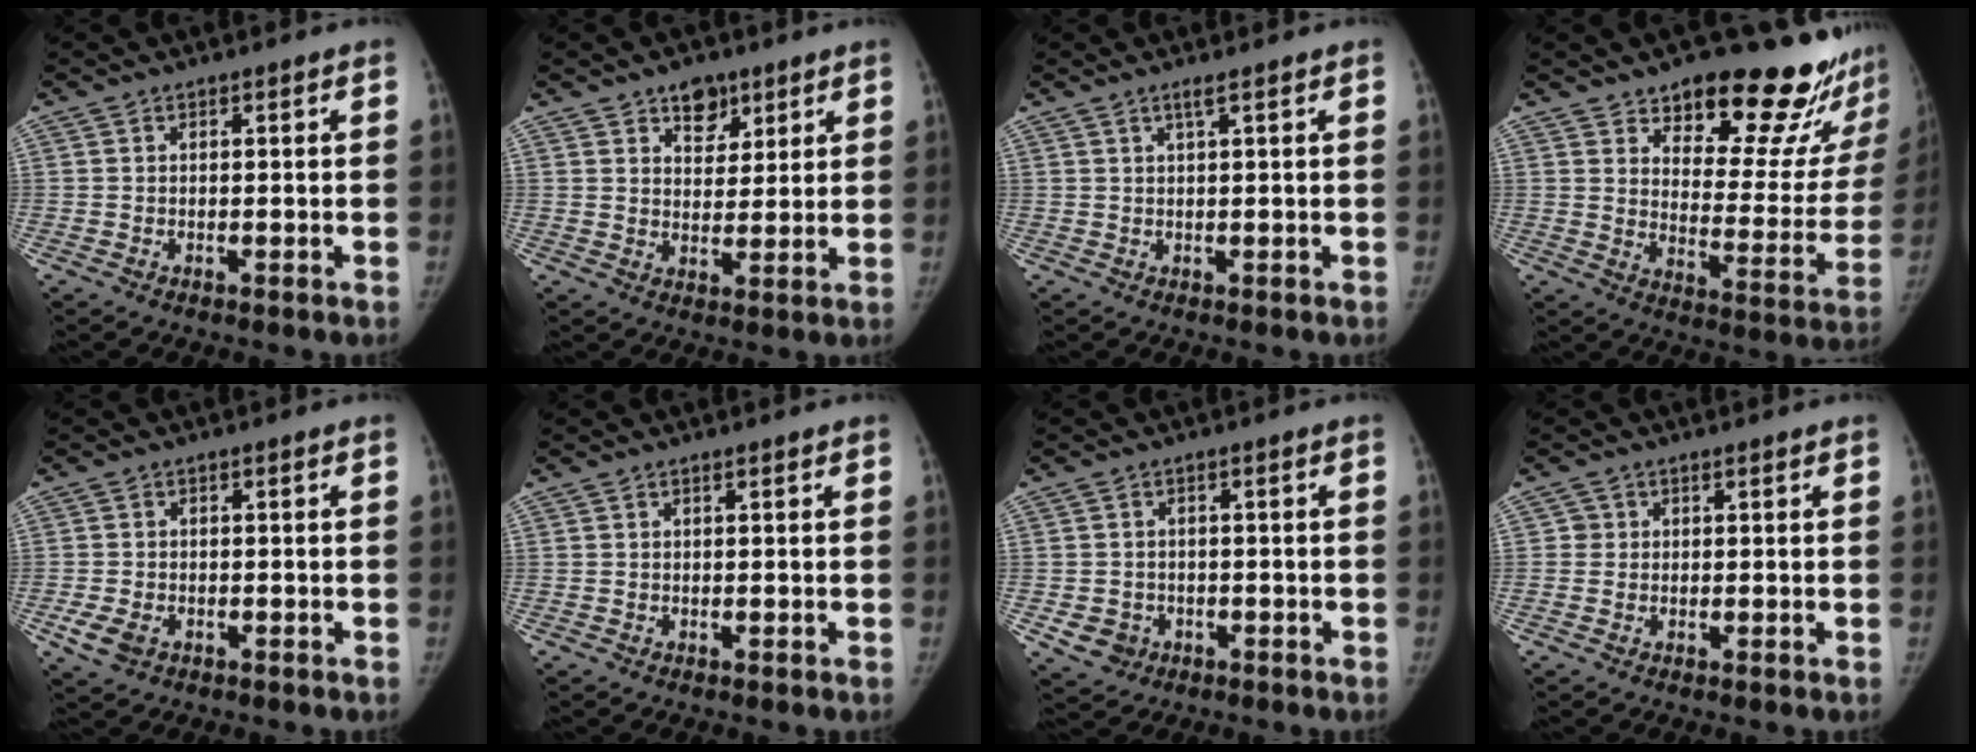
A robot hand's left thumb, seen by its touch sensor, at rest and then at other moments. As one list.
[{"total": 6.1, "force": [3.8, 3.9, 2.8], "torque": [-0.008, -0.022, 0.059]}, {"total": 1.3, "force": [0.8, -0.1, 1.0], "torque": [-0.023, 0.000, 0.018]}, {"total": 23.2, "force": [18.6, 8.4, 11.0], "torque": [-0.094, -0.130, 0.241]}, {"total": 4.0, "force": [-1.7, 2.8, 2.3], "torque": [-0.046, 0.000, -0.025]}, {"total": 0.0}, {"total": 4.4, "force": [-1.6, 3.9, 1.2], "torque": [-0.005, 0.009, -0.018]}, {"total": 1.3, "force": [0.1, 1.3, -0.1], "torque": [0.015, 0.004, -0.002]}]